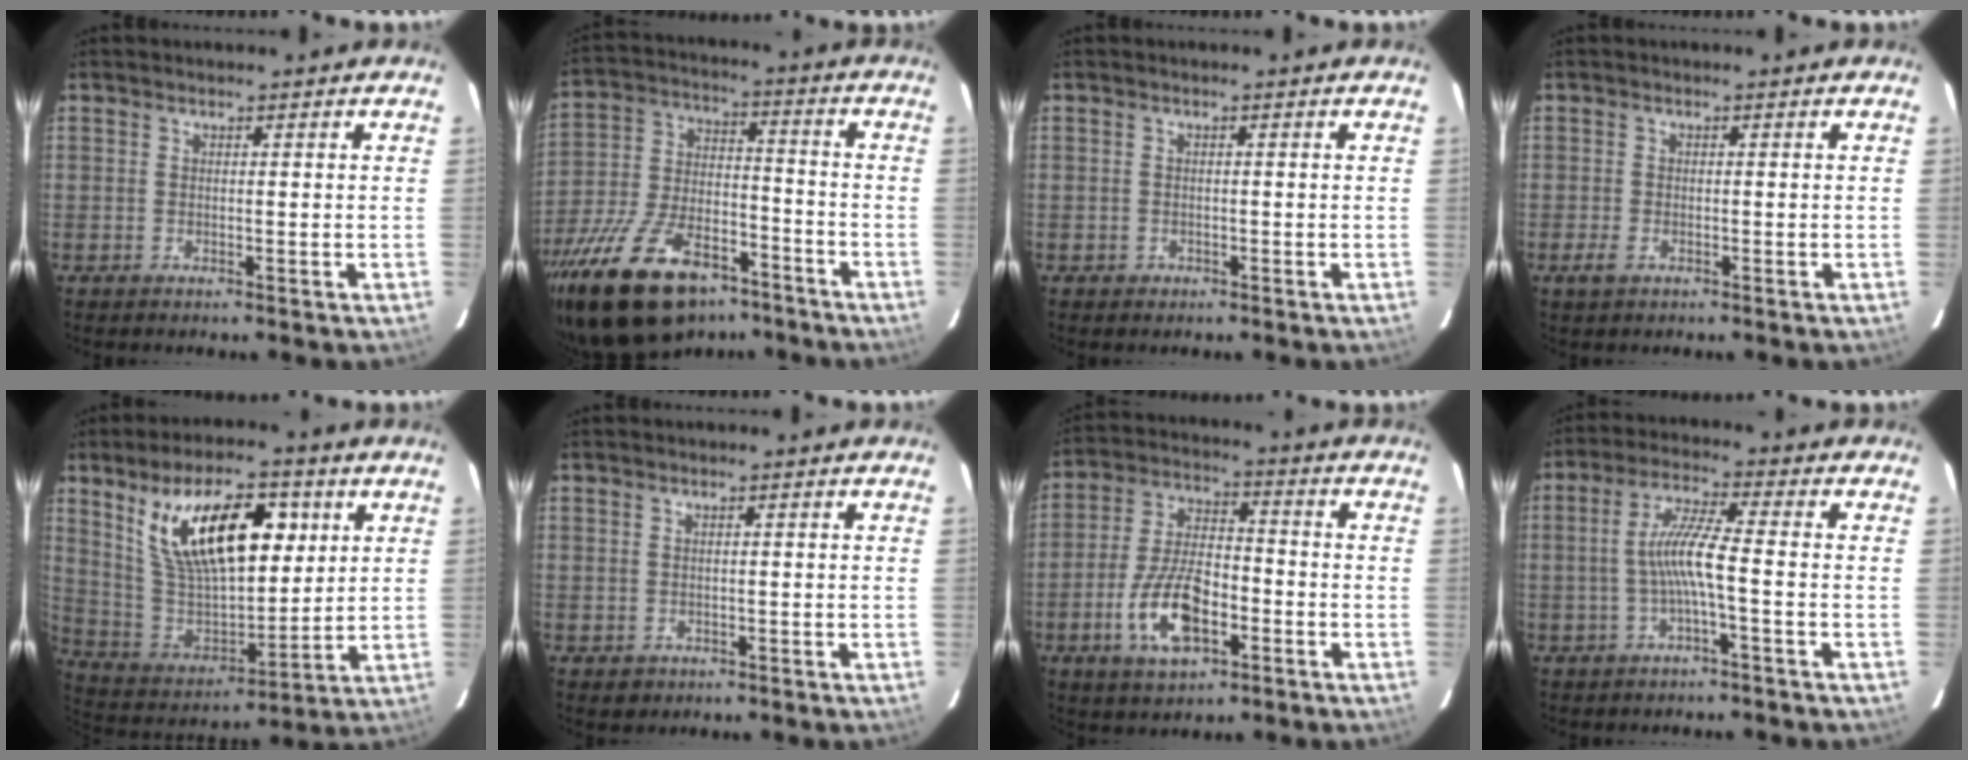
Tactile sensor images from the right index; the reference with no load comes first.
{"total": 23.6, "force": [-16.1, 11.3, 12.9], "torque": [-0.264, -0.007, -0.255]}
{"total": 1.3, "force": [-0.6, 1.1, 0.1], "torque": [-0.002, 0.003, -0.006]}
{"total": 2.1, "force": [-1.2, 1.1, 1.3], "torque": [-0.029, -0.003, -0.023]}
{"total": 20.8, "force": [8.4, 9.6, 16.4], "torque": [-0.284, 0.011, 0.164]}
{"total": 3.1, "force": [-1.0, 2.9, 0.6], "torque": [-0.012, 0.000, -0.008]}
{"total": 12.8, "force": [-5.0, 5.9, 10.2], "torque": [-0.210, 0.002, -0.084]}
{"total": 6.5, "force": [-1.6, -0.1, 6.3], "torque": [-0.135, 0.008, -0.028]}